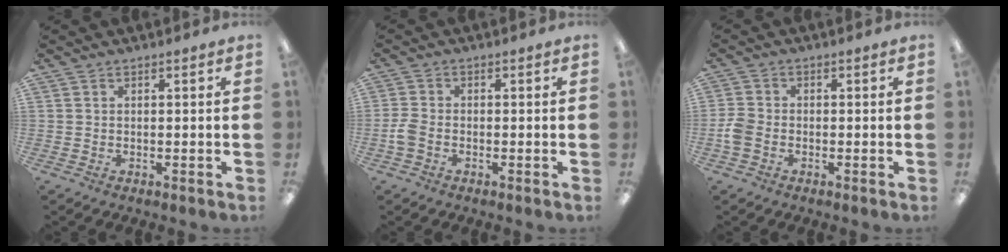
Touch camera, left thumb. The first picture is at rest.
{"total": 3.2, "force": [-1.2, 2.0, 2.2], "torque": [-0.050, 0.002, -0.024]}
{"total": 3.9, "force": [-1.3, 2.7, 2.4], "torque": [-0.051, 0.004, -0.026]}